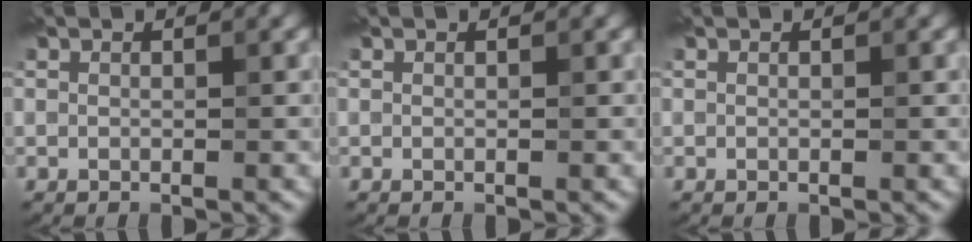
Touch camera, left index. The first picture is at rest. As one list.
[{"total": 0.0}, {"total": 0.0}]